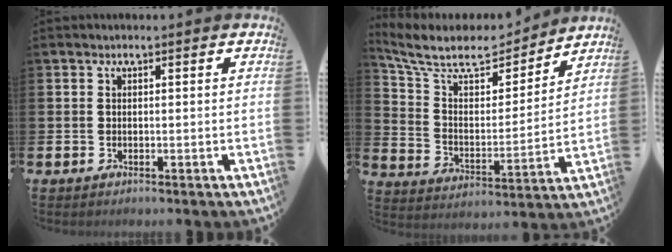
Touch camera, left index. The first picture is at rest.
{"total": 9.0, "force": [7.5, 3.8, 3.2], "torque": [-0.097, -0.053, 0.127]}